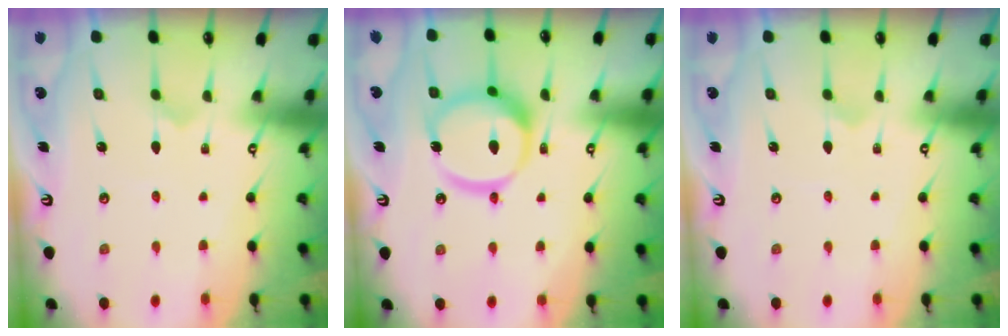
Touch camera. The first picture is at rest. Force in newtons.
{"total": 18.4, "press": 18.2, "slide": 2.0}
{"total": 0.0}